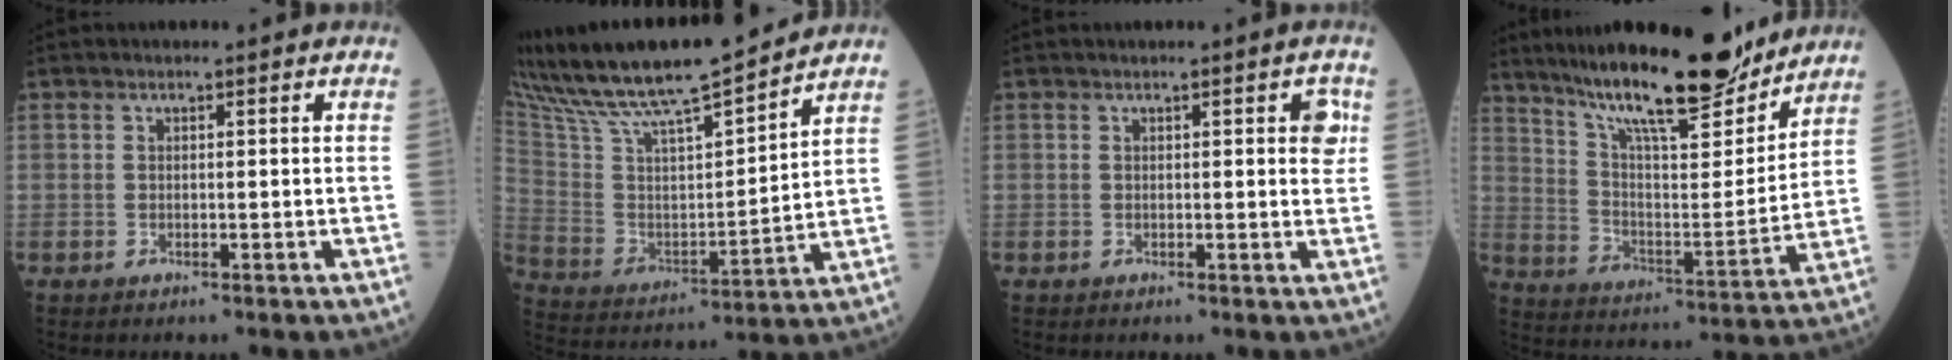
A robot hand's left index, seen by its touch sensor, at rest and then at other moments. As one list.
[{"total": 20.5, "force": [18.0, 1.8, 9.6], "torque": [-0.183, 0.002, 0.309]}, {"total": 2.6, "force": [0.9, 0.7, 2.3], "torque": [-0.019, 0.002, 0.005]}, {"total": 20.2, "force": [16.9, 3.0, 10.6], "torque": [-0.177, -0.012, 0.274]}]